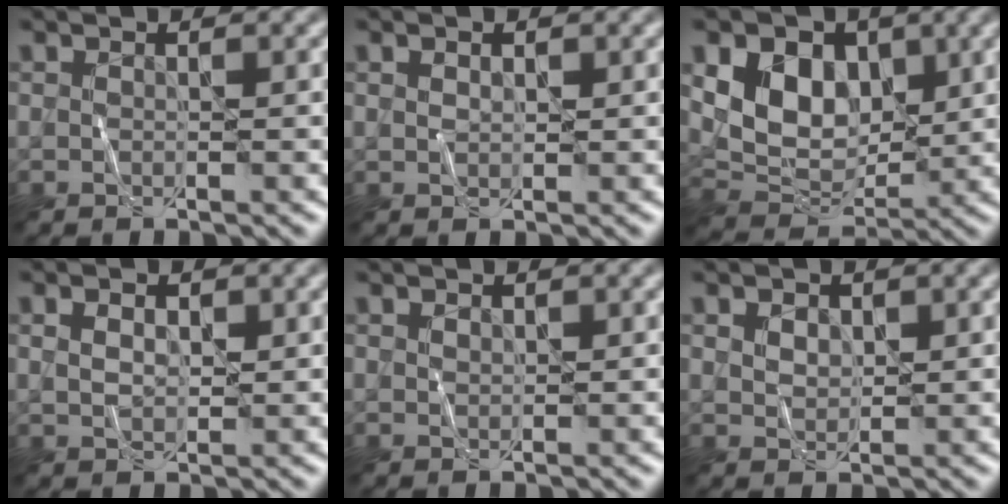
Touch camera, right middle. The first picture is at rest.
{"total": 0.9, "force": [0.5, 0.6, 0.6], "torque": [-0.010, 0.000, 0.009]}
{"total": 7.0, "force": [2.1, 5.1, 4.3], "torque": [-0.075, -0.008, 0.032]}
{"total": 2.5, "force": [0.9, 1.6, 1.6], "torque": [-0.027, 0.008, 0.007]}
{"total": 0.7, "force": [0.4, 0.4, 0.3], "torque": [-0.007, -0.001, 0.008]}
{"total": 2.1, "force": [1.1, 1.5, 1.1], "torque": [-0.022, 0.004, 0.015]}